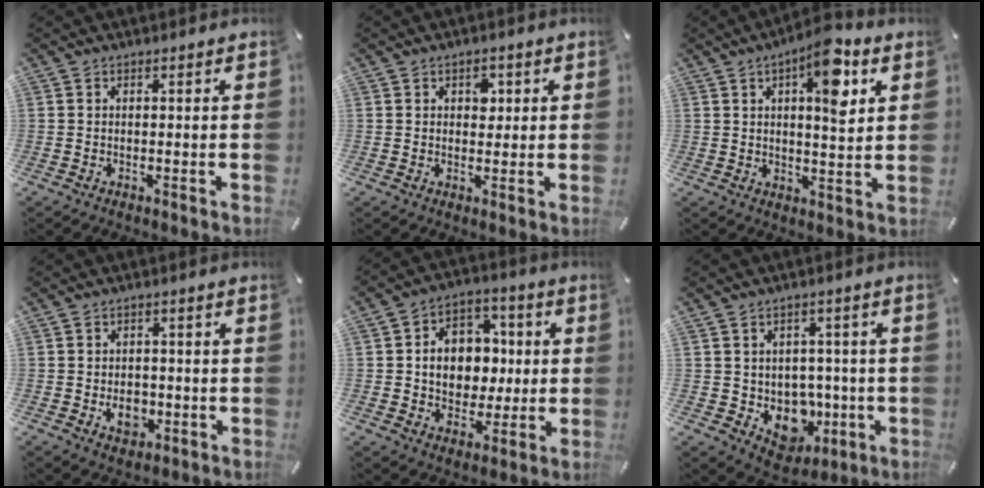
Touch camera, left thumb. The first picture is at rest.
{"total": 3.2, "force": [0.9, 2.4, 1.9], "torque": [-0.002, -0.007, 0.004]}
{"total": 10.9, "force": [4.9, 3.9, 8.9], "torque": [-0.122, -0.021, 0.075]}
{"total": 5.4, "force": [-1.2, 4.2, 3.1], "torque": [-0.044, -0.001, -0.021]}
{"total": 11.2, "force": [0.0, 9.7, 5.7], "torque": [-0.090, 0.012, 0.005]}
{"total": 9.4, "force": [-0.8, 8.7, 3.7], "torque": [-0.045, -0.009, 0.001]}